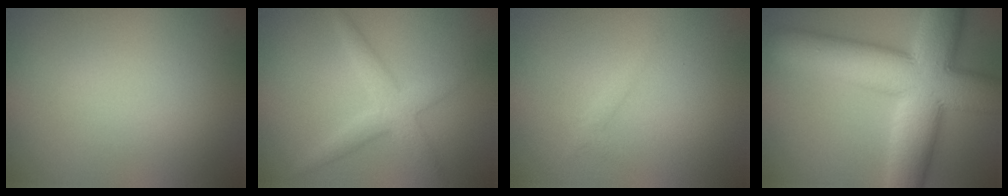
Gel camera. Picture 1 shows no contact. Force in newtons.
{"total": 3.1, "press": 3.1, "slide": 0.1}
{"total": 0.8, "press": 0.8, "slide": 0.1}
{"total": 13.0, "press": 12.9, "slide": 0.6}